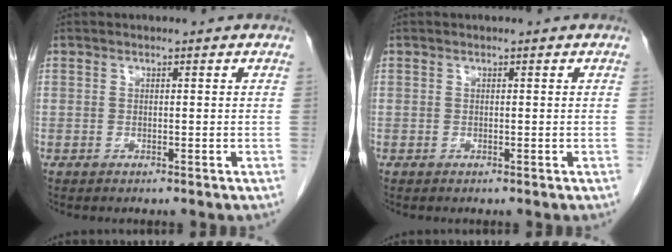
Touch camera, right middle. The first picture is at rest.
{"total": 0.0}